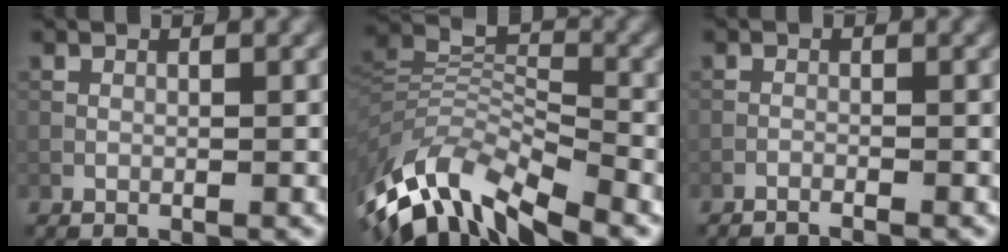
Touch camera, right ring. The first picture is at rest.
{"total": 9.9, "force": [-6.9, 3.6, 6.1], "torque": [-0.128, 0.003, -0.135]}
{"total": 1.2, "force": [-1.1, 0.0, 0.4], "torque": [-0.013, -0.001, -0.025]}